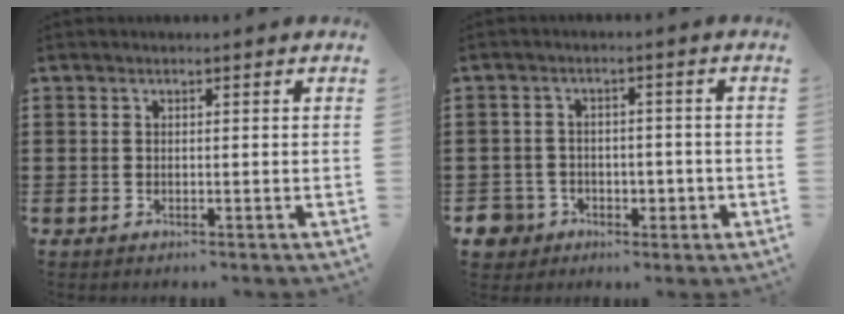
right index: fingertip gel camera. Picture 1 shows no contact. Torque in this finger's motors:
{"motor_torque": [0.11, 0.25, 0.08, 0.00]}